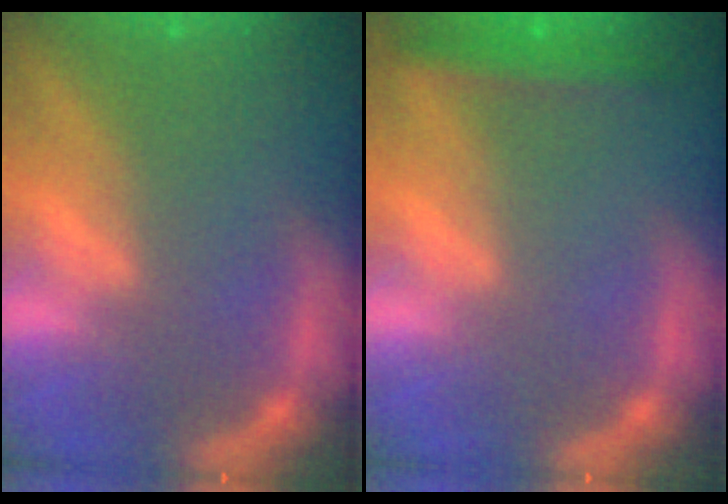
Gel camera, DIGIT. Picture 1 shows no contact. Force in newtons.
{"total": 2.4}